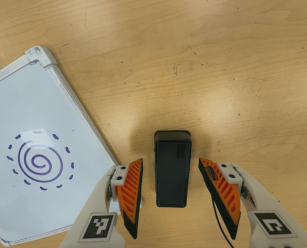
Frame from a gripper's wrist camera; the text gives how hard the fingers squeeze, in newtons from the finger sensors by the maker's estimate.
{"total": 0.0}